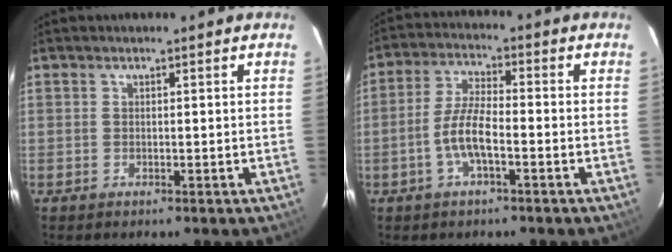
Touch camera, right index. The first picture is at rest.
{"total": 6.7, "force": [-2.6, 1.7, 5.9], "torque": [-0.125, 0.005, -0.050]}